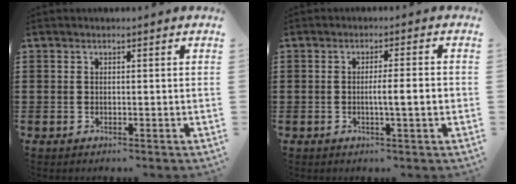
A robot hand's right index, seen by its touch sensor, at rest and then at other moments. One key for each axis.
{"total": 4.0, "fx": -0.6, "fy": 0.2, "fz": 4.0, "tx": -0.069, "ty": -0.003, "tz": -0.013}